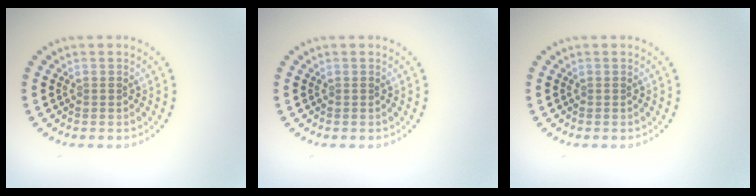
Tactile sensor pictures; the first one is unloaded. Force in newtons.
{"total": 0.0}
{"total": 0.0}